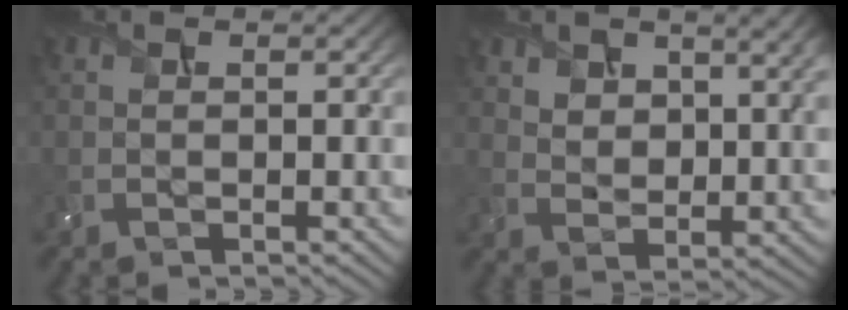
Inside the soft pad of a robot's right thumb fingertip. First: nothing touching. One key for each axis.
{"total": 6.3, "fx": 3.9, "fy": 3.5, "fz": 3.5, "tx": -0.077, "ty": -0.008, "tz": 0.073}